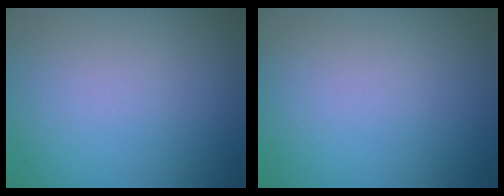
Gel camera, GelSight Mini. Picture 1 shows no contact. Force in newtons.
{"total": 0.0}